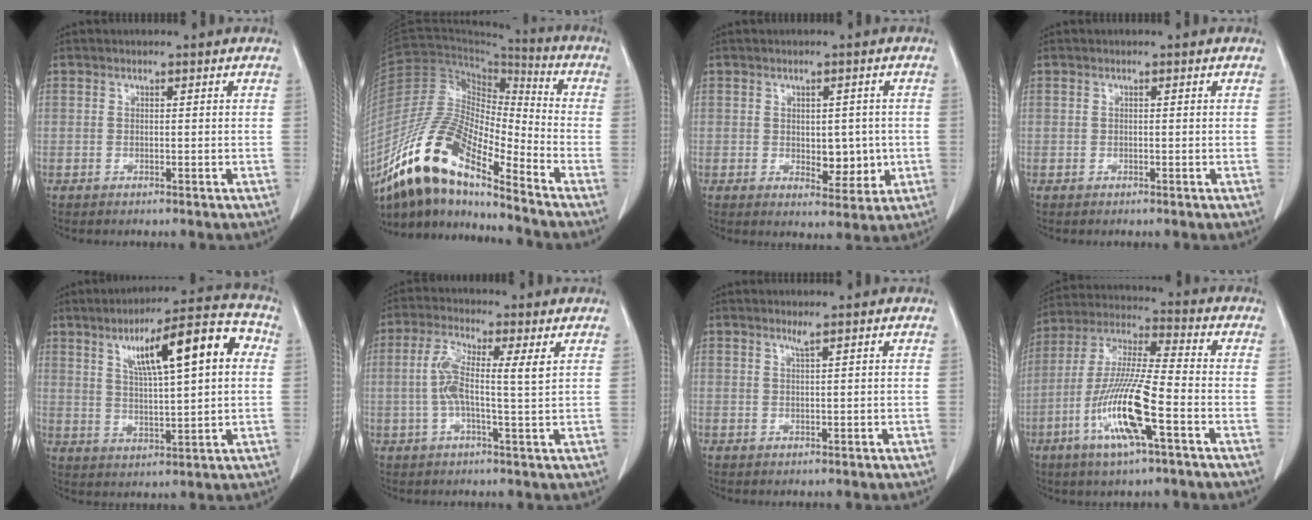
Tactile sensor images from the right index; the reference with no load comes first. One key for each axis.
{"total": 19.1, "fx": -13.6, "fy": 4.7, "fz": 12.5, "tx": -0.254, "ty": 0.004, "tz": -0.252}
{"total": 6.7, "fx": -0.5, "fy": 3.7, "fz": 5.5, "tx": -0.070, "ty": 0.002, "tz": 0.007}
{"total": 0.0}
{"total": 15.1, "fx": 4.7, "fy": 2.9, "fz": 14.1, "tx": -0.219, "ty": 0.032, "tz": 0.074}
{"total": 7.4, "fx": 1.2, "fy": 0.9, "fz": 7.3, "tx": -0.152, "ty": 0.013, "tz": 0.017}
{"total": 1.2, "fx": 0.8, "fy": 0.0, "fz": 0.9, "tx": -0.020, "ty": 0.000, "tz": 0.019}
{"total": 15.0, "fx": -5.5, "fy": 1.5, "fz": 13.9, "tx": -0.286, "ty": -0.011, "tz": -0.104}